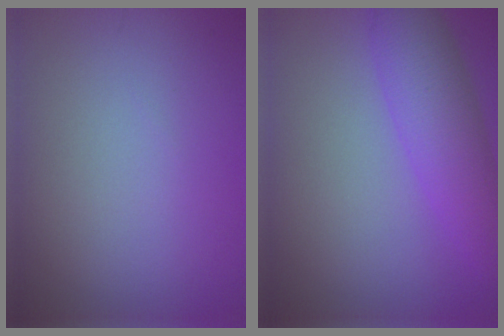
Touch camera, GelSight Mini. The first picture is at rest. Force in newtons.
{"total": 5.6, "press": 5.6, "slide": 0.2}